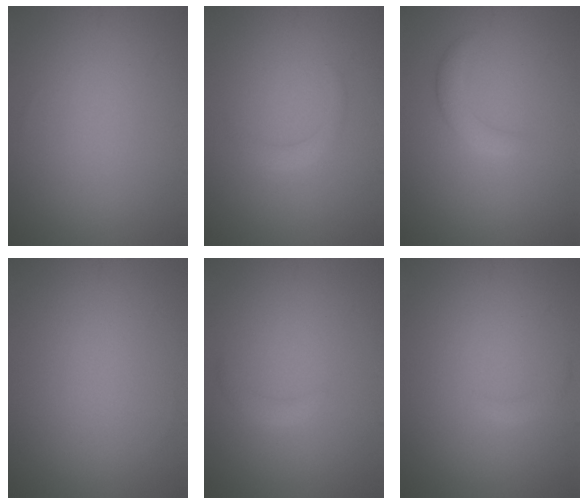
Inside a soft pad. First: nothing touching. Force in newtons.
{"total": 1.2, "press": 1.2, "slide": 0.1}
{"total": 1.9, "press": 1.9, "slide": 0.1}
{"total": 0.0}
{"total": 1.1, "press": 1.1, "slide": 0.0}
{"total": 0.8, "press": 0.8, "slide": 0.1}